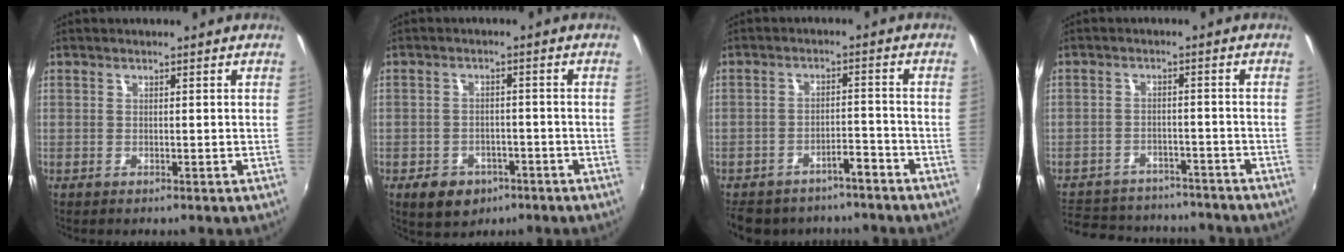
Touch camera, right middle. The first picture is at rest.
{"total": 6.7, "force": [-3.9, 4.8, 2.7], "torque": [-0.072, 0.003, -0.046]}
{"total": 11.2, "force": [-9.3, 4.4, 4.6], "torque": [-0.093, 0.007, -0.123]}
{"total": 16.9, "force": [-13.9, 7.9, 5.6], "torque": [-0.142, 0.032, -0.183]}